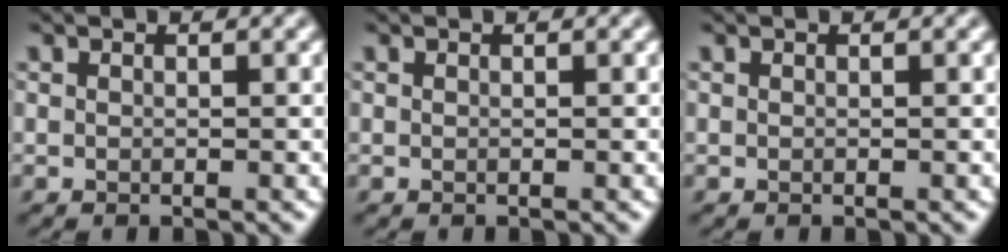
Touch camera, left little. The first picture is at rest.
{"total": 0.0}
{"total": 0.0}